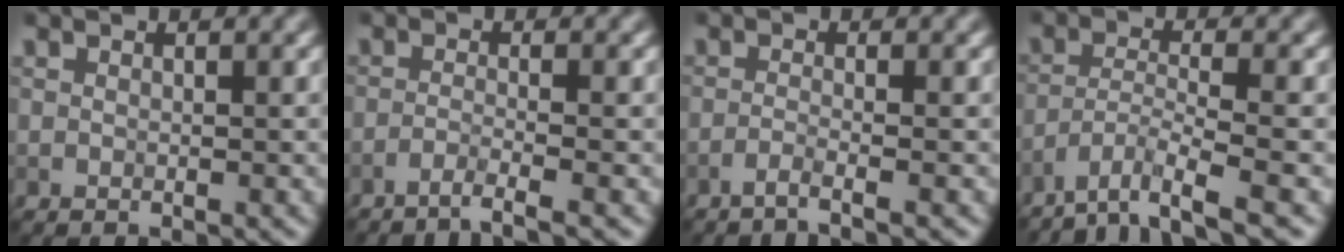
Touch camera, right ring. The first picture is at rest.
{"total": 2.0, "force": [-1.4, 0.1, 1.4], "torque": [-0.018, 0.002, -0.043]}
{"total": 1.5, "force": [-1.1, 0.1, 1.1], "torque": [-0.014, 0.001, -0.033]}
{"total": 4.7, "force": [-3.6, 0.6, 3.1], "torque": [-0.050, 0.000, -0.076]}